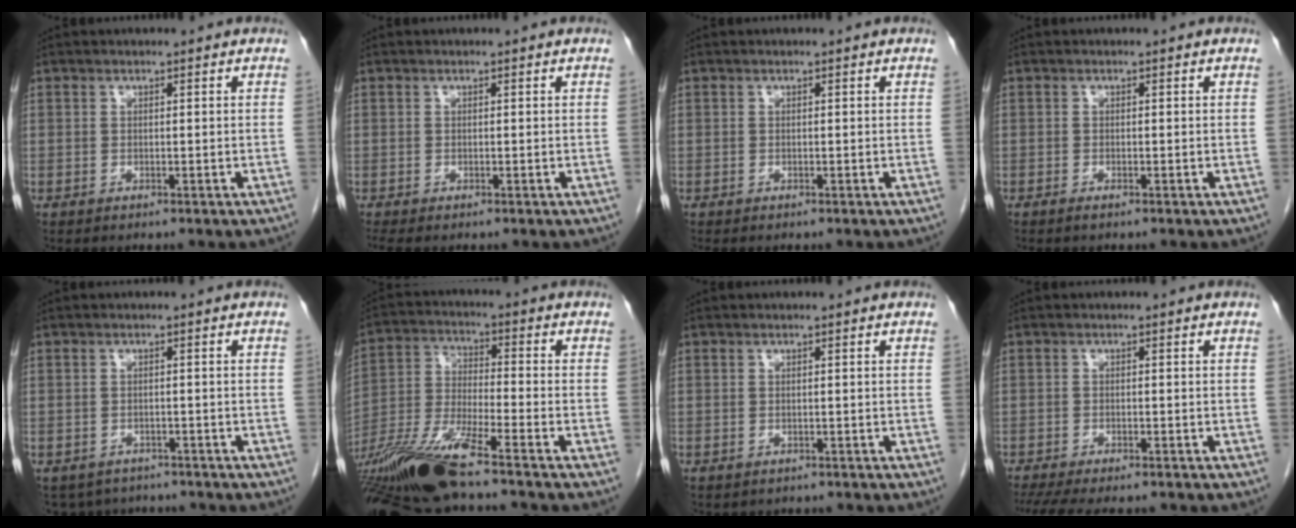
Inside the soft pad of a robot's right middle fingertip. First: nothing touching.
{"total": 0.6, "force": [-0.6, -0.2, 0.2], "torque": [-0.005, -0.001, -0.011]}
{"total": 0.9, "force": [-0.8, 0.2, 0.4], "torque": [-0.007, -0.002, -0.010]}
{"total": 0.7, "force": [-0.6, 0.0, 0.4], "torque": [-0.010, -0.001, -0.011]}
{"total": 6.0, "force": [-5.1, 3.0, 0.6], "torque": [-0.004, 0.001, -0.067]}
{"total": 15.5, "force": [-11.8, 0.5, 10.1], "torque": [-0.217, -0.027, -0.226]}
{"total": 1.2, "force": [-0.9, 0.8, 0.2], "torque": [-0.008, 0.000, -0.009]}
{"total": 10.4, "force": [-8.9, 2.4, 4.9], "torque": [-0.078, -0.013, -0.127]}